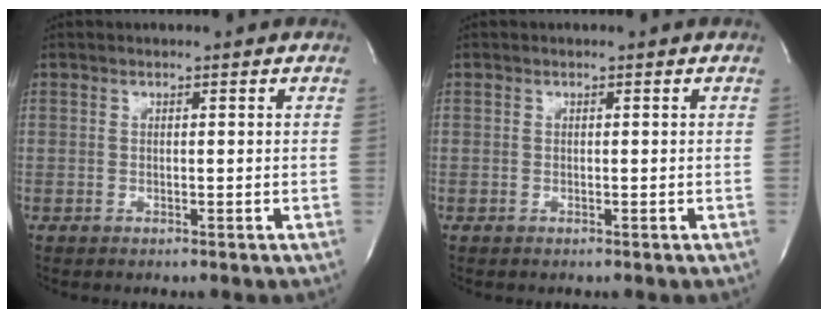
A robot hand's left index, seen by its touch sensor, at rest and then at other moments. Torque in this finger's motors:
{"motor_torque": [-0.10, 0.10, 0.00, 0.00]}